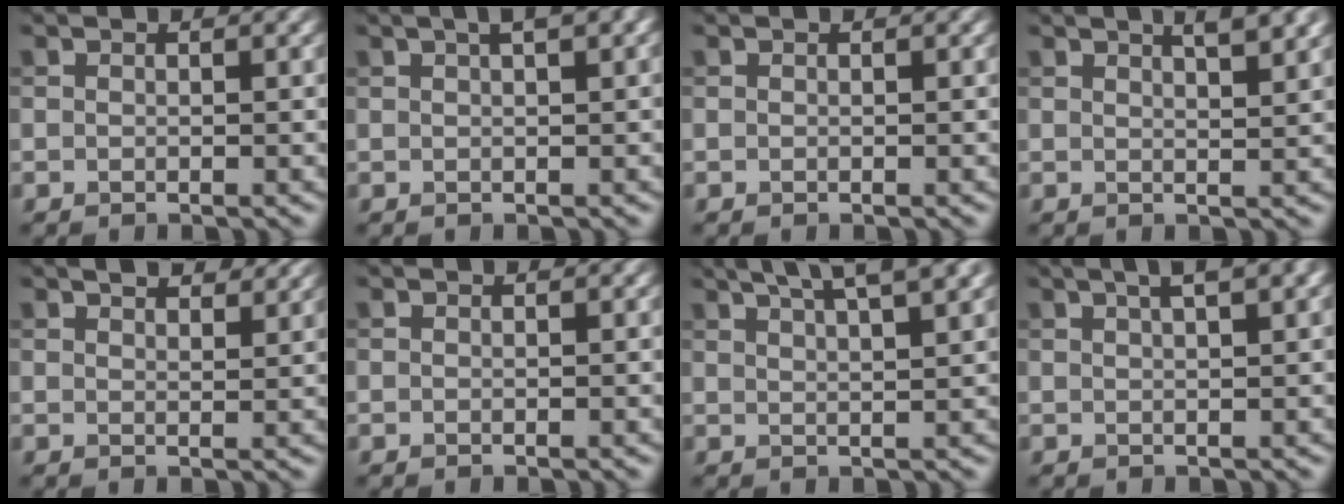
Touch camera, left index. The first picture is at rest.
{"total": 3.7, "force": [1.9, 1.2, 3.0], "torque": [-0.024, 0.011, 0.015]}
{"total": 0.0}
{"total": 5.0, "force": [3.0, 1.8, 3.6], "torque": [-0.018, 0.021, 0.018]}
{"total": 3.5, "force": [2.9, 1.0, 1.7], "torque": [-0.020, 0.003, 0.032]}
{"total": 0.0}
{"total": 9.1, "force": [6.1, 2.8, 6.2], "torque": [-0.062, 0.039, 0.055]}
{"total": 5.7, "force": [3.2, 2.1, 4.3], "torque": [-0.037, 0.027, 0.019]}